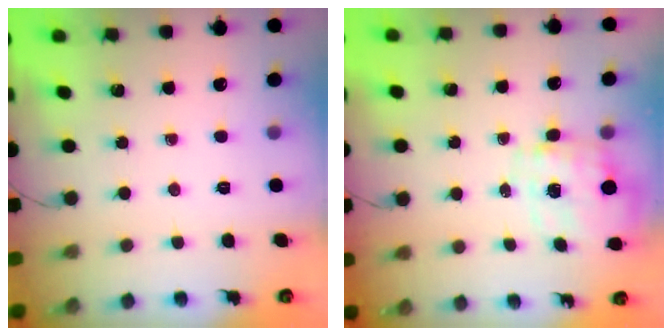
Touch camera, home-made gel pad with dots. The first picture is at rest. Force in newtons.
{"total": 2.6, "press": 2.4, "slide": 1.0}